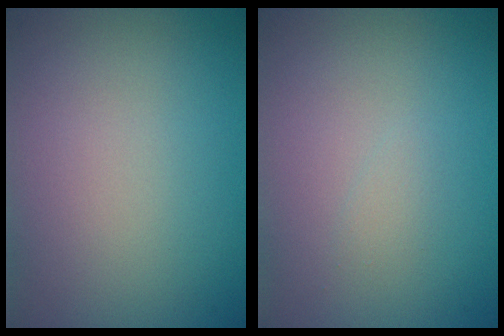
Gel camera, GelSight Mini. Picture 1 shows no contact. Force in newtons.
{"total": 0.7, "press": 0.7, "slide": 0.1}